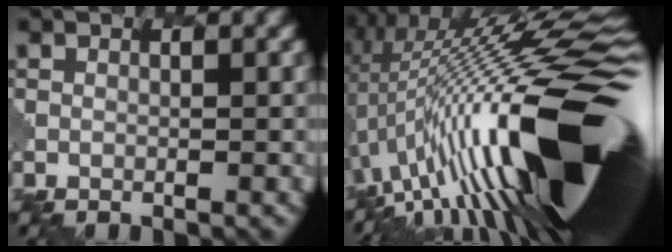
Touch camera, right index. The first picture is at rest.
{"total": 20.7, "force": [-0.3, 5.8, 19.8], "torque": [-0.288, 0.024, -0.003]}